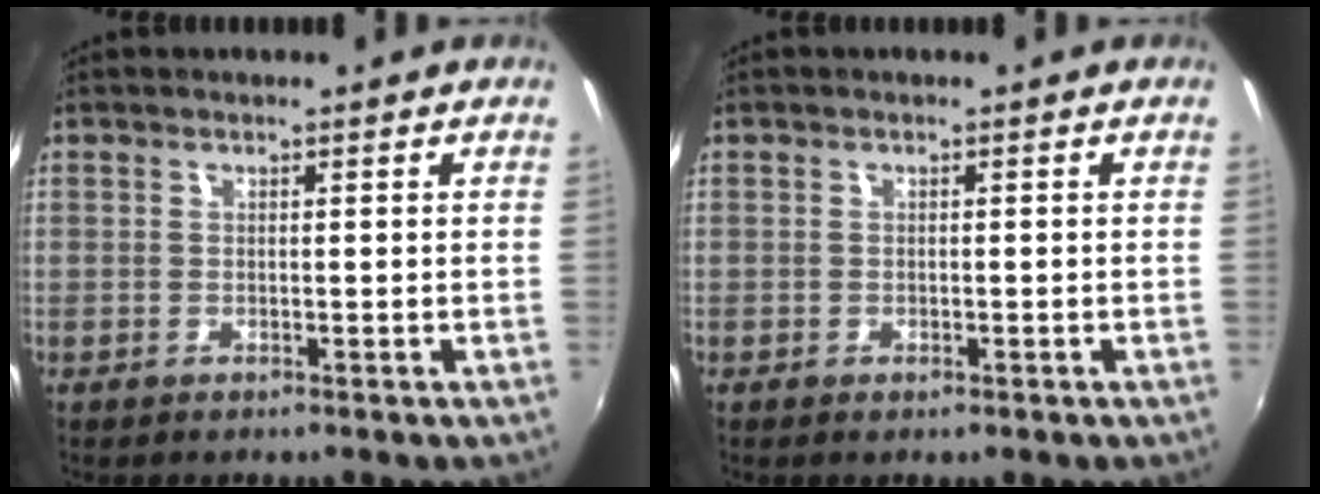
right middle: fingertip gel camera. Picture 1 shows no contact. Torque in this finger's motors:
{"motor_torque": [-0.65, -0.03, -0.01, -0.01]}